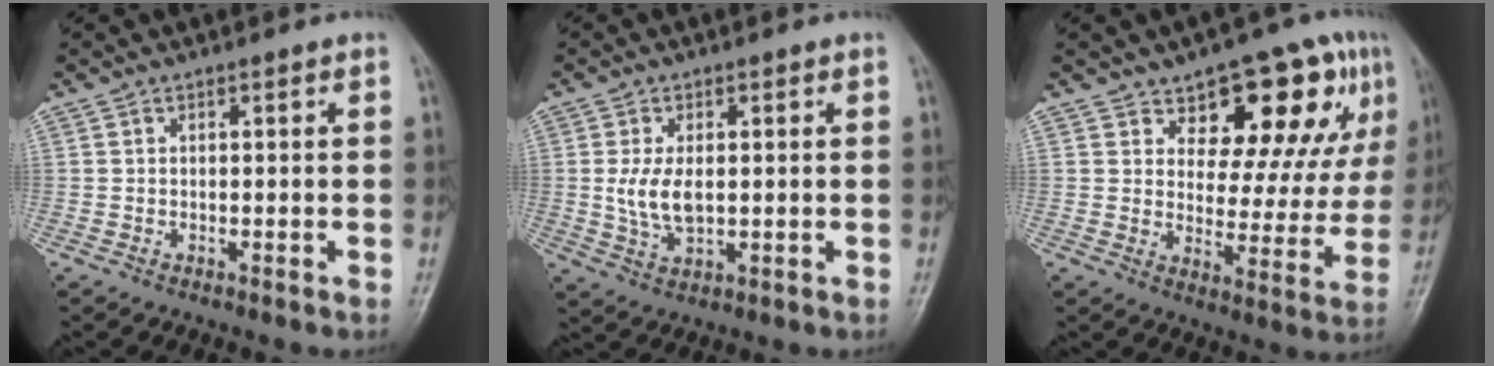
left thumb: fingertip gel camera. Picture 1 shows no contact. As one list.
[{"total": 6.2, "force": [0.3, 3.4, 5.2], "torque": [-0.106, -0.007, 0.010]}, {"total": 16.6, "force": [8.8, 8.1, 11.6], "torque": [-0.089, -0.040, 0.122]}]